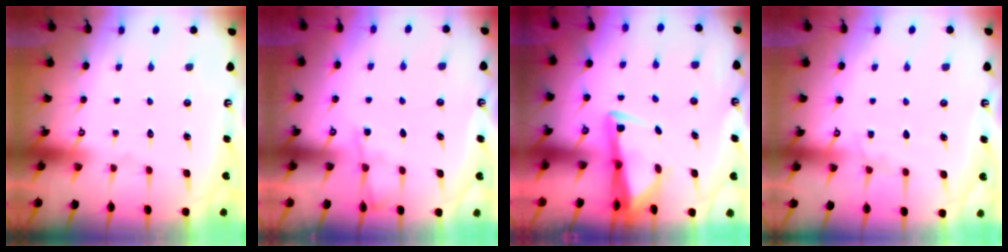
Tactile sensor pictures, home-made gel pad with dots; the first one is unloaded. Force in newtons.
{"total": 2.6, "press": 2.5, "slide": 0.4}
{"total": 3.0, "press": 2.9, "slide": 0.9}
{"total": 3.6, "press": 3.6, "slide": 0.5}